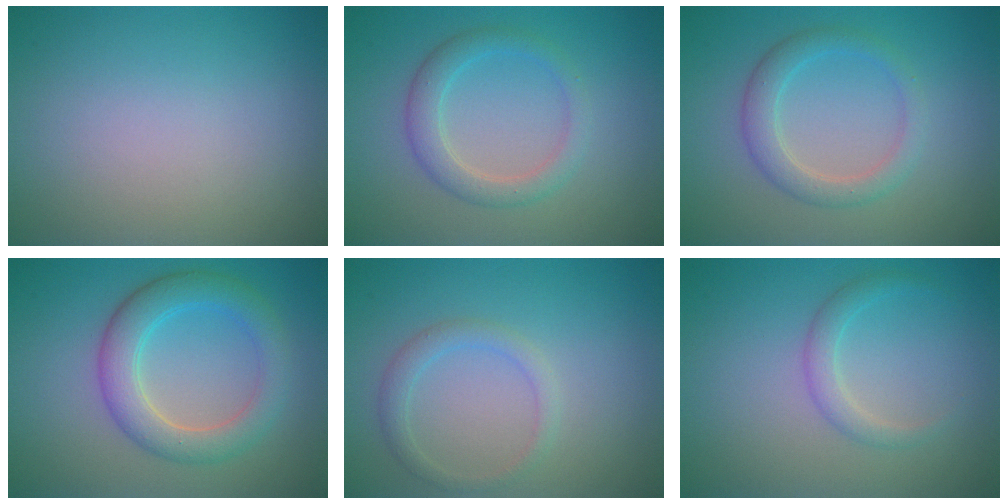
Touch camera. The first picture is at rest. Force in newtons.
{"total": 2.9, "press": 2.9, "slide": 0.1}
{"total": 2.9, "press": 2.9, "slide": 0.1}
{"total": 4.9, "press": 4.9, "slide": 0.5}
{"total": 1.8, "press": 1.8, "slide": 0.1}
{"total": 1.7, "press": 1.7, "slide": 0.1}